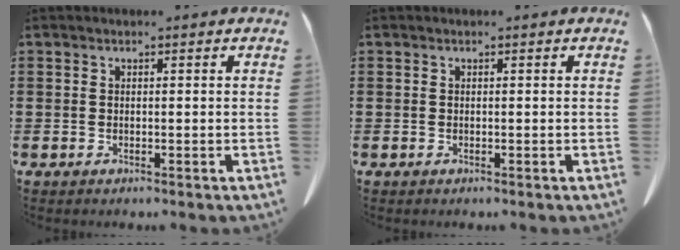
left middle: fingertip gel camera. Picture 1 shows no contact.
{"total": 0.0}